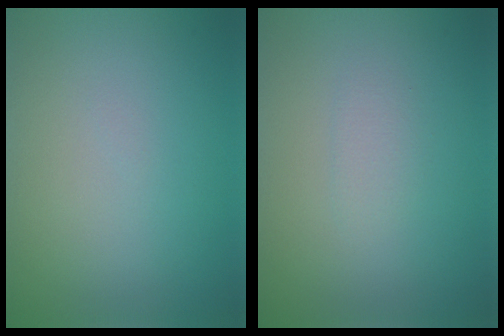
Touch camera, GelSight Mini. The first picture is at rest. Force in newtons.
{"total": 0.9, "press": 0.9, "slide": 0.0}